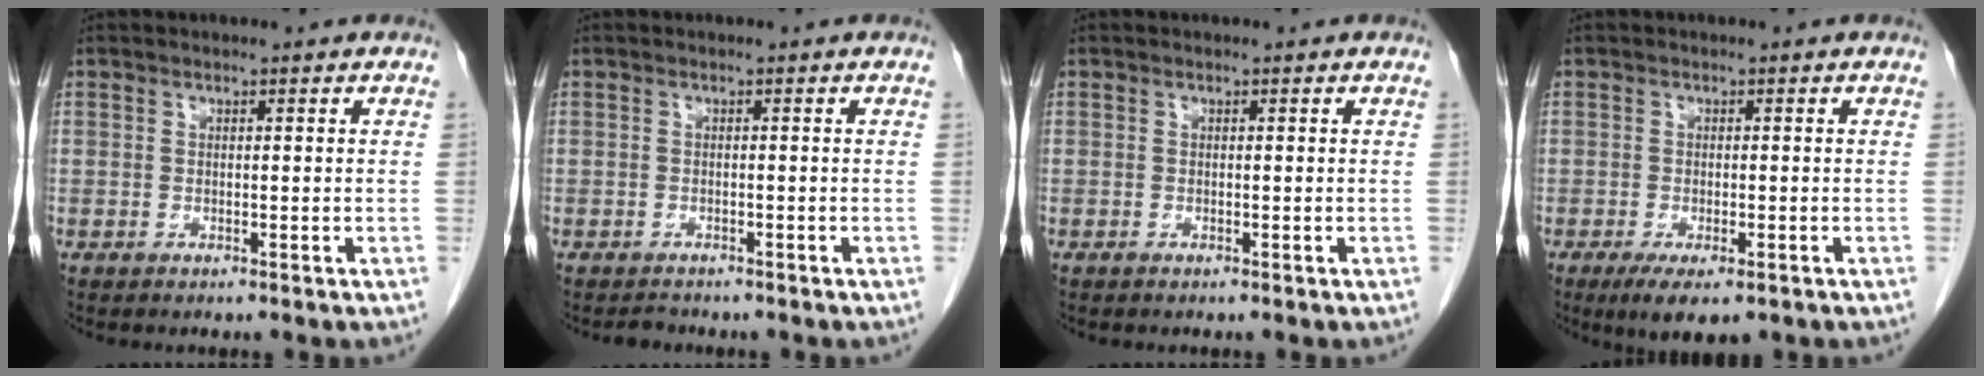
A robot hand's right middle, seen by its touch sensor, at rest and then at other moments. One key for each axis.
{"total": 1.1, "fx": -1.0, "fy": 0.3, "fz": 0.0, "tx": -0.001, "ty": -0.002, "tz": -0.015}
{"total": 0.0}
{"total": 5.6, "fx": -3.4, "fy": 1.8, "fz": 4.1, "tx": -0.060, "ty": -0.012, "tz": -0.049}